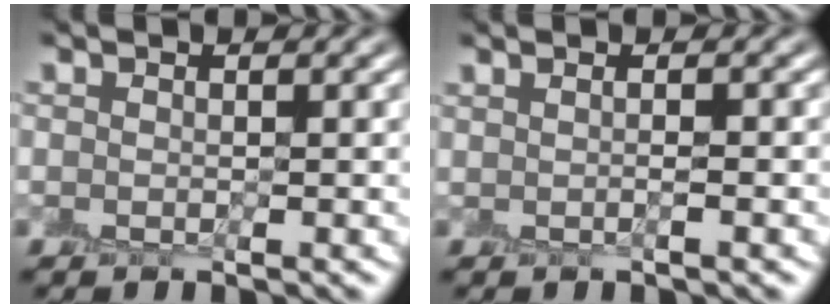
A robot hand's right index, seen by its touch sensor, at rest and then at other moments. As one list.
[{"total": 1.0, "force": [-0.2, 0.3, 1.0], "torque": [-0.018, -0.002, -0.007]}]